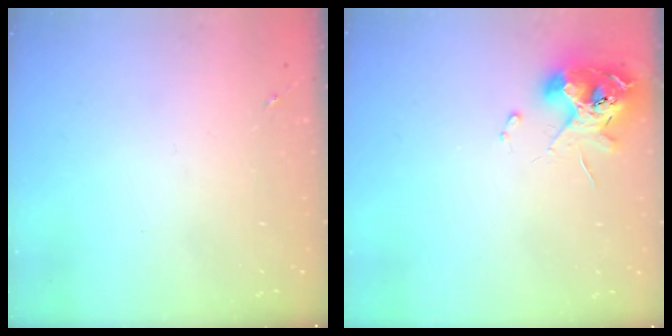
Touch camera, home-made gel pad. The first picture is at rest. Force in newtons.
{"total": 10.9, "press": 10.8, "slide": 1.8}